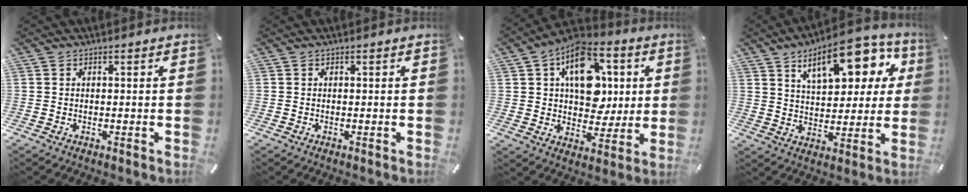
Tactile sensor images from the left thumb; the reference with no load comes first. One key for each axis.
{"total": 0.0}
{"total": 16.0, "fx": 4.5, "fy": 11.5, "fz": 10.1, "tx": -0.151, "ty": -0.017, "tz": 0.083}
{"total": 18.0, "fx": 8.7, "fy": 9.4, "fz": 12.7, "tx": -0.181, "ty": -0.028, "tz": 0.142}